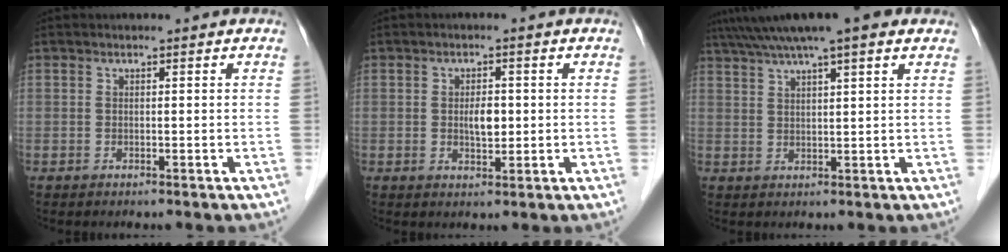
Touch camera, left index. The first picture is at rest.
{"total": 3.0, "force": [-0.1, 1.3, 2.6], "torque": [-0.047, 0.000, -0.001]}
{"total": 11.5, "force": [8.6, 1.0, 7.5], "torque": [-0.125, 0.045, 0.126]}